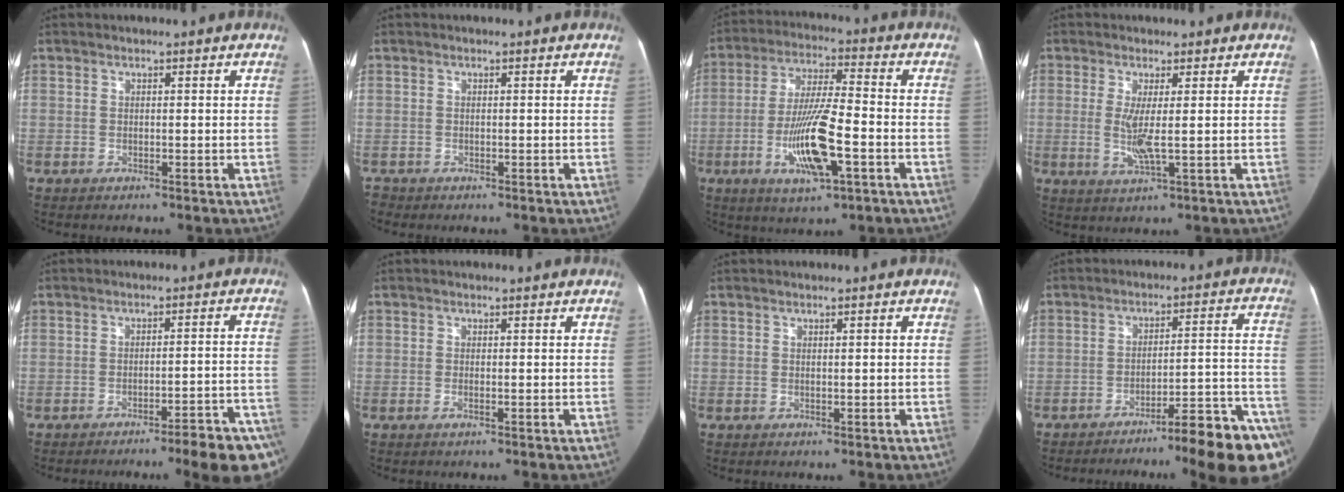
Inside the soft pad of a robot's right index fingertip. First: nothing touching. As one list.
[{"total": 1.7, "force": [-1.1, 1.2, 0.0], "torque": [-0.003, 0.002, -0.020]}, {"total": 13.0, "force": [-4.2, 2.4, 12.1], "torque": [-0.238, -0.005, -0.072]}, {"total": 4.4, "force": [-0.1, 0.4, 4.4], "torque": [-0.092, -0.009, 0.002]}, {"total": 11.7, "force": [-8.8, 1.1, 7.6], "torque": [-0.046, 0.034, -0.114]}, {"total": 1.0, "force": [-0.5, 0.4, 0.8], "torque": [-0.015, 0.000, -0.007]}, {"total": 0.6, "force": [0.0, 0.2, 0.6], "torque": [-0.014, 0.006, 0.003]}, {"total": 17.4, "force": [-12.7, -0.1, 11.9], "torque": [-0.080, 0.036, -0.186]}]